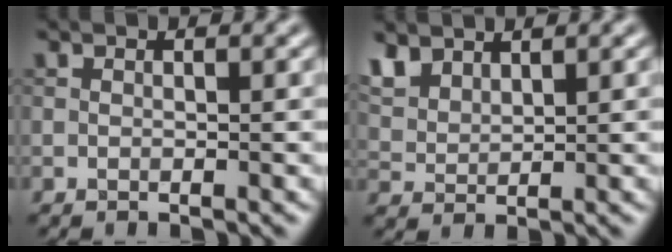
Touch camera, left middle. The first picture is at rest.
{"total": 3.7, "force": [2.8, 1.9, 1.7], "torque": [-0.048, 0.006, 0.061]}